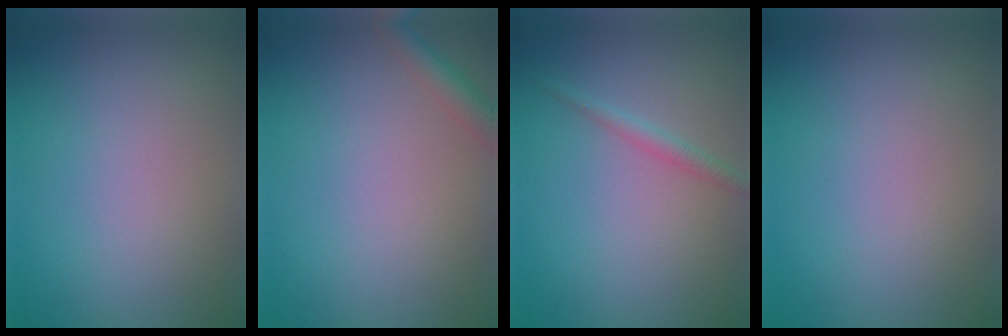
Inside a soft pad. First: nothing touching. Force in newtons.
{"total": 2.3, "press": 2.3, "slide": 0.1}
{"total": 1.4, "press": 1.4, "slide": 0.0}
{"total": 0.0}